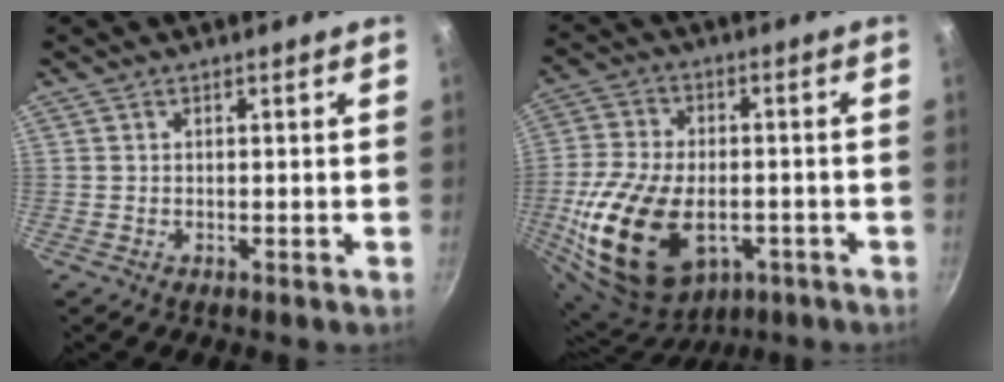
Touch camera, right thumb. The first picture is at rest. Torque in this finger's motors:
{"motor_torque": [-0.19, 1.72, 2.16, -0.61, 0.66]}